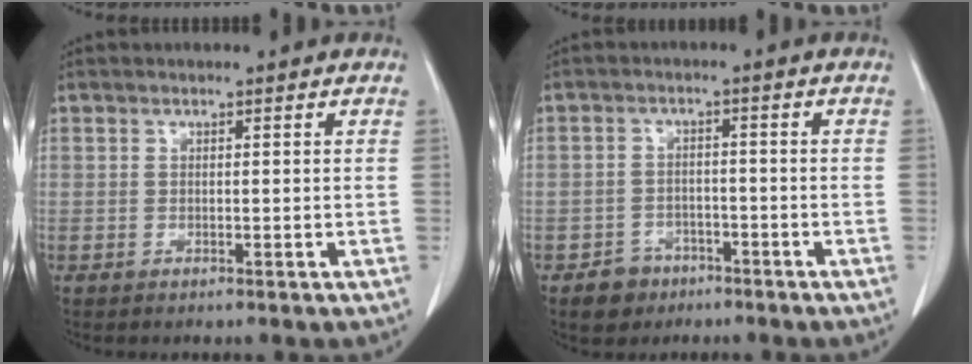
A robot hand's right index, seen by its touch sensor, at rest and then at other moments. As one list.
[{"total": 4.2, "force": [-2.6, 3.2, 0.6], "torque": [-0.006, 0.012, -0.036]}]